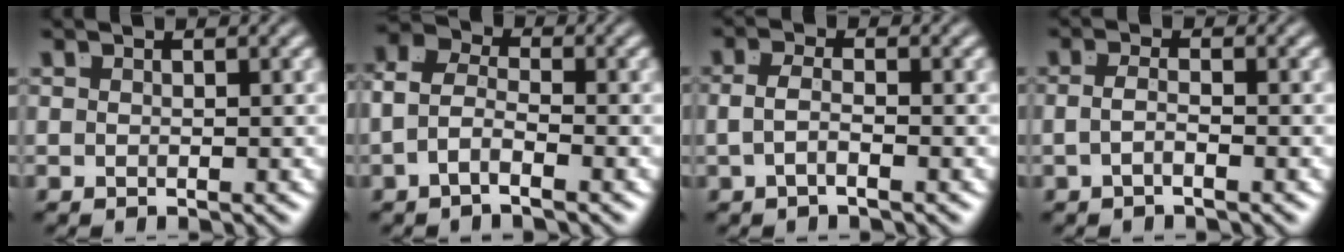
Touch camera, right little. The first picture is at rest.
{"total": 3.9, "force": [-0.9, 2.6, 2.8], "torque": [-0.063, -0.013, -0.020]}
{"total": 2.1, "force": [-0.8, 0.5, 1.8], "torque": [-0.041, -0.010, -0.012]}
{"total": 1.7, "force": [-1.0, -0.3, 1.4], "torque": [-0.031, -0.011, -0.013]}